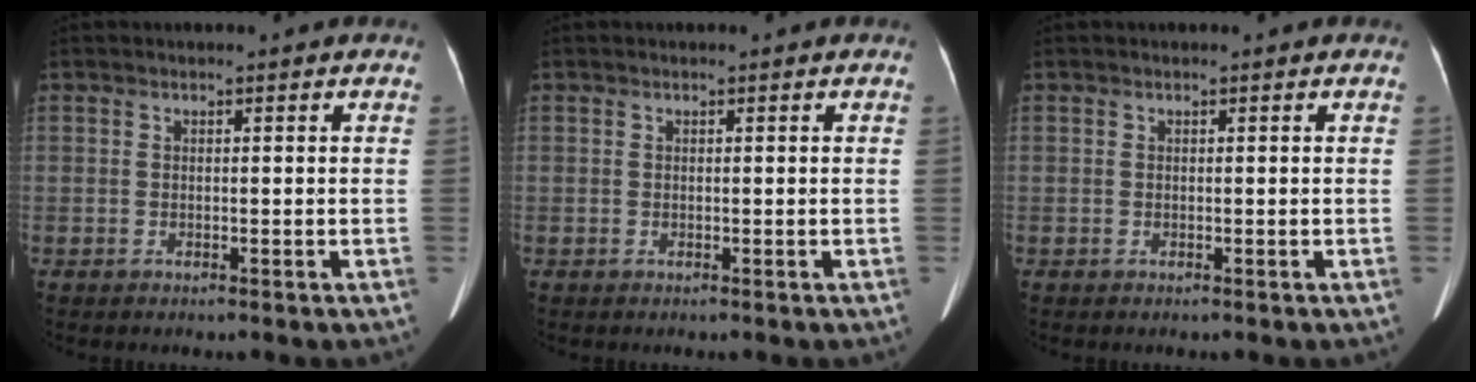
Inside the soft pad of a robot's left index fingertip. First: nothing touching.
{"total": 0.0}
{"total": 0.0}